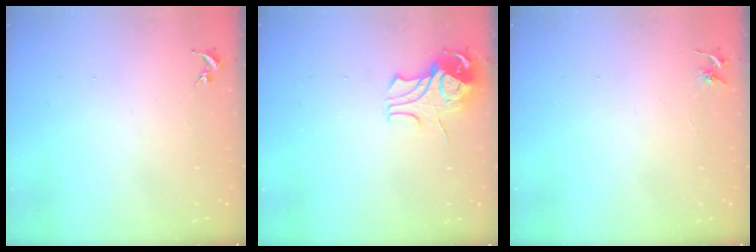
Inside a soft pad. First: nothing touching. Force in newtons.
{"total": 8.7, "press": 8.6, "slide": 1.1}
{"total": 3.4, "press": 3.4, "slide": 0.4}